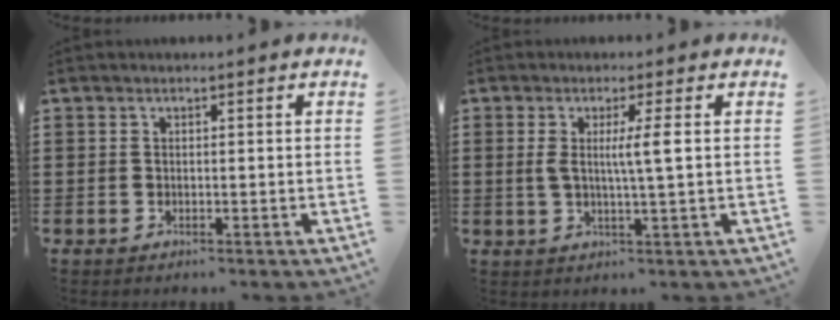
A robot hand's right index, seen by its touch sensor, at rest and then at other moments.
{"total": 4.6, "force": [0.6, 0.0, 4.6], "torque": [-0.087, -0.005, 0.005]}